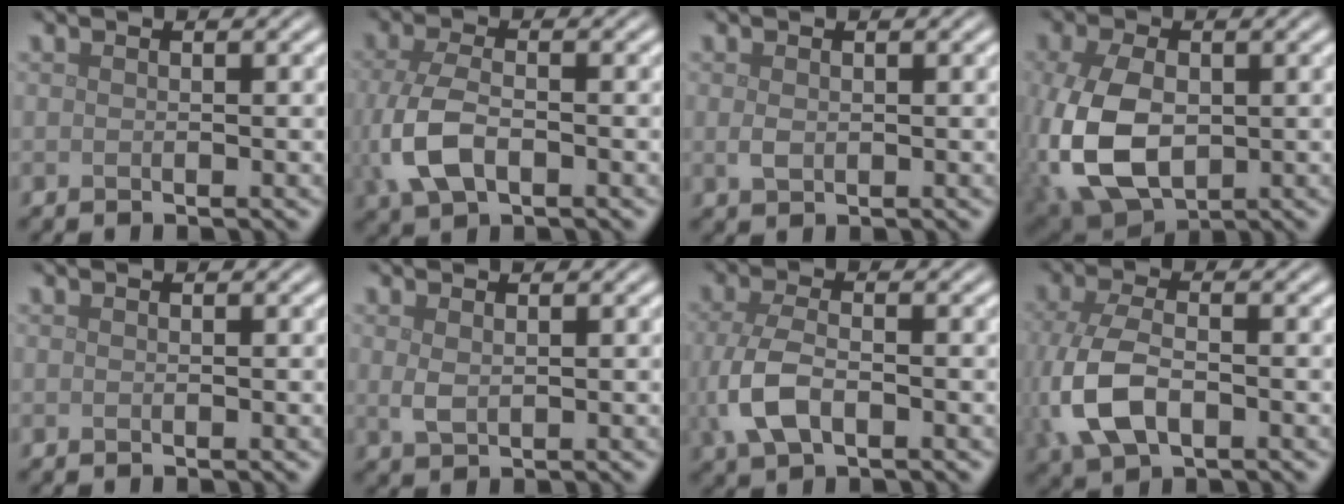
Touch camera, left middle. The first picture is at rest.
{"total": 5.2, "force": [-1.1, 3.0, 4.2], "torque": [-0.105, -0.010, -0.022]}
{"total": 1.1, "force": [0.1, 0.8, 0.8], "torque": [-0.021, -0.002, 0.003]}
{"total": 8.7, "force": [-1.2, 5.5, 6.6], "torque": [-0.165, -0.013, -0.016]}
{"total": 0.0}
{"total": 1.4, "force": [0.4, 0.8, 1.1], "torque": [-0.028, -0.002, 0.012]}
{"total": 4.4, "force": [-0.9, 2.4, 3.6], "torque": [-0.091, -0.007, -0.021]}
{"total": 6.7, "force": [-1.4, 3.9, 5.2], "torque": [-0.137, -0.008, -0.029]}